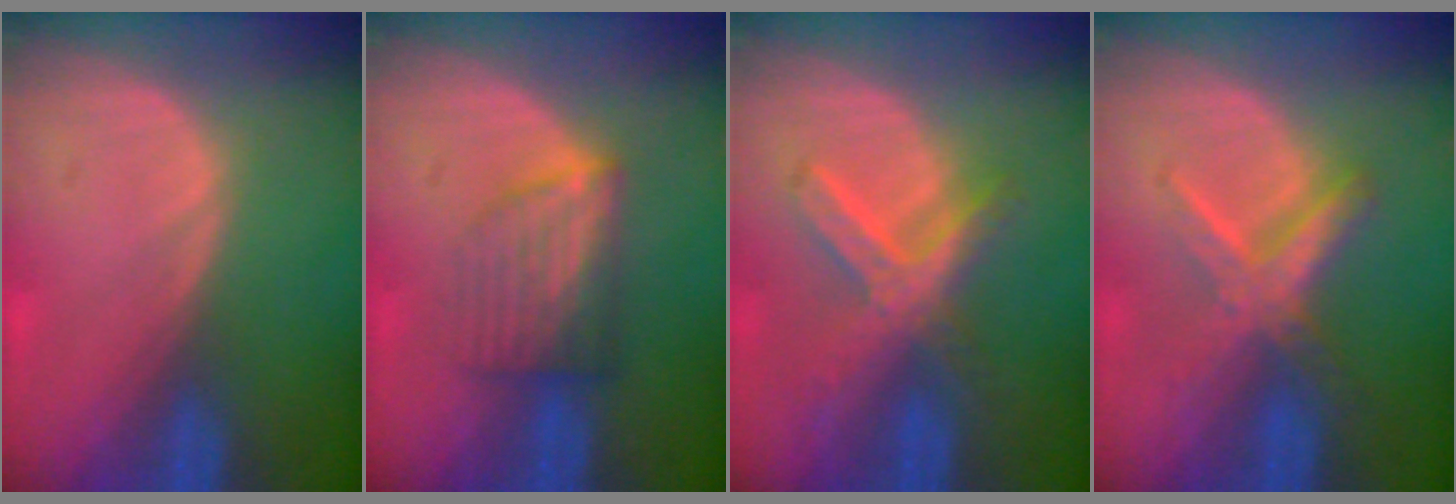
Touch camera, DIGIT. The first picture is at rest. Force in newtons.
{"total": 6.1, "press": 5.5, "slide": 2.6}
{"total": 7.2, "press": 6.4, "slide": 3.5}
{"total": 5.6, "press": 5.6, "slide": 0.0}